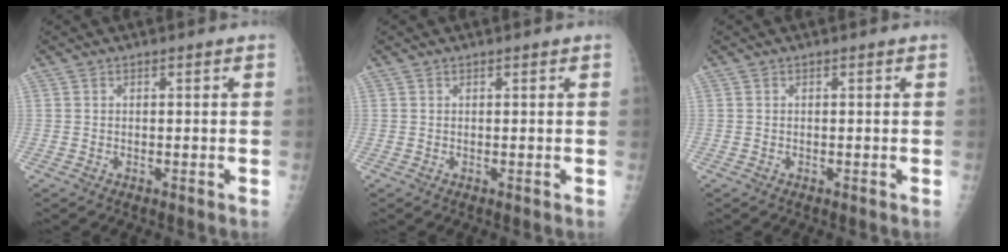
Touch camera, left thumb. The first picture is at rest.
{"total": 0.0}
{"total": 0.0}